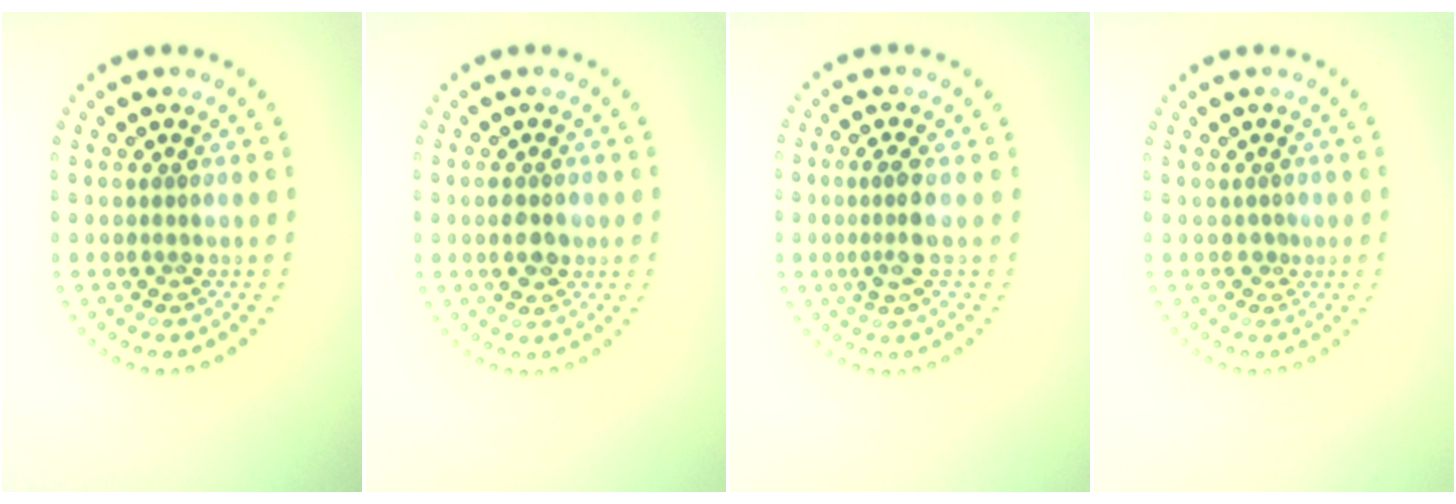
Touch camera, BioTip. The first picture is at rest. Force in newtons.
{"total": 2.5, "press": 2.5, "slide": 0.2}
{"total": 2.1, "press": 1.8, "slide": 1.1}
{"total": 0.6, "press": 0.2, "slide": 0.5}